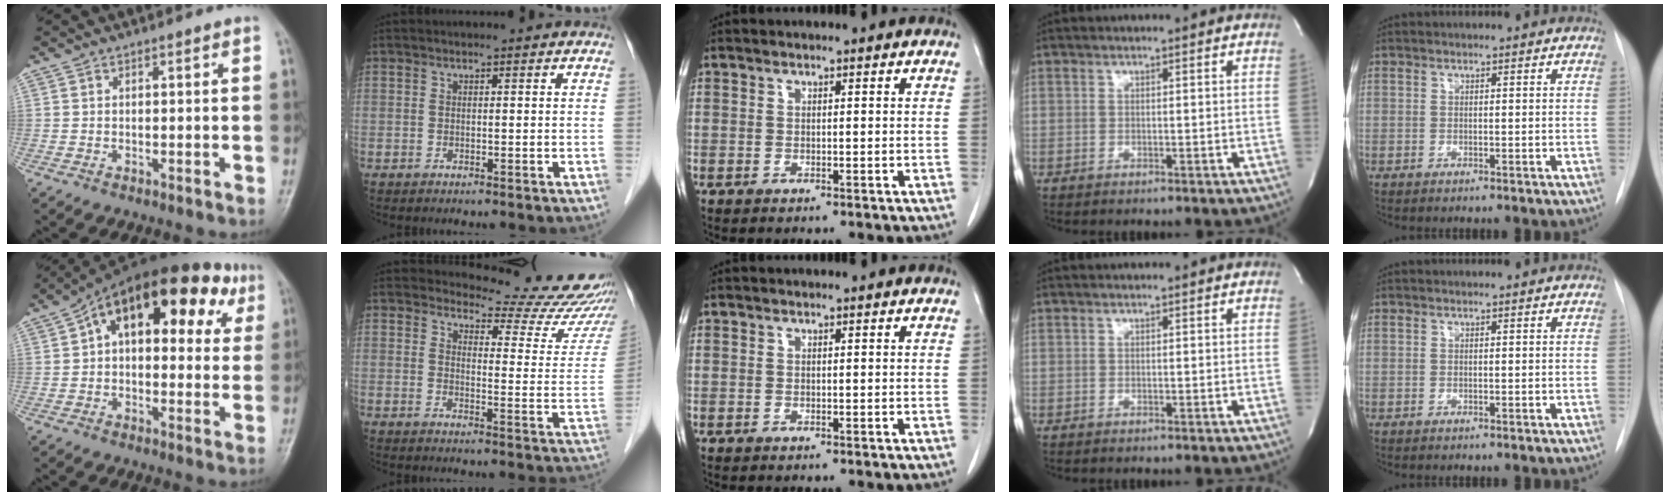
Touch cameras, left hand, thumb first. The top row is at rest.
{"thumb": {"total": 20.0, "force": [6.4, 11.1, 15.4], "torque": [-0.179, 0.039, 0.083]}, "index": {"total": 17.6, "force": [17.1, 2.6, 3.1], "torque": [-0.018, -0.108, 0.169]}}